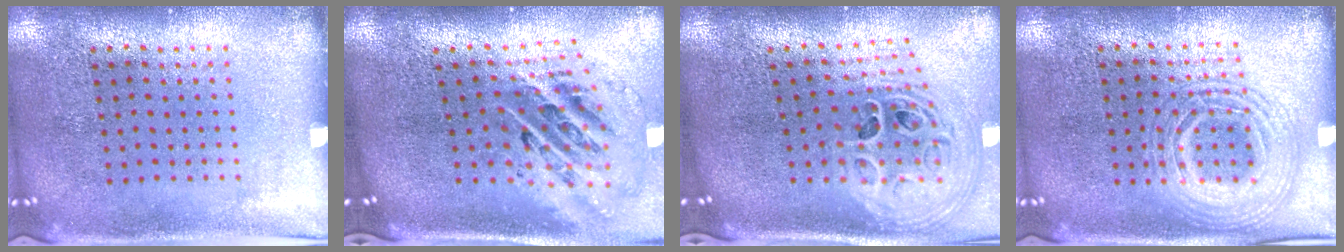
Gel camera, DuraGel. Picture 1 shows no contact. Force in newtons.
{"total": 2.5, "press": 1.8, "slide": 1.8}
{"total": 2.9, "press": 2.0, "slide": 2.1}
{"total": 2.6, "press": 2.6, "slide": 0.2}